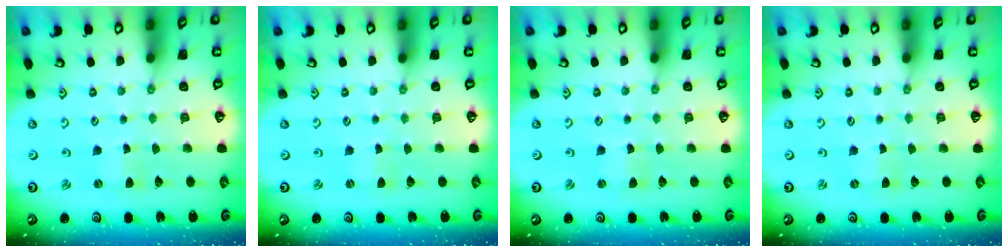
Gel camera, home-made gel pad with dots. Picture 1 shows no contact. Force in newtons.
{"total": 0.0}
{"total": 0.9, "press": 0.8, "slide": 0.1}
{"total": 0.0}